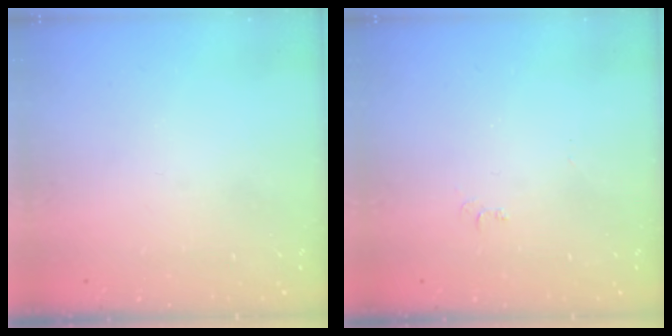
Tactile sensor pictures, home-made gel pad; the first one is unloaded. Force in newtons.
{"total": 6.1, "press": 6.1, "slide": 0.7}